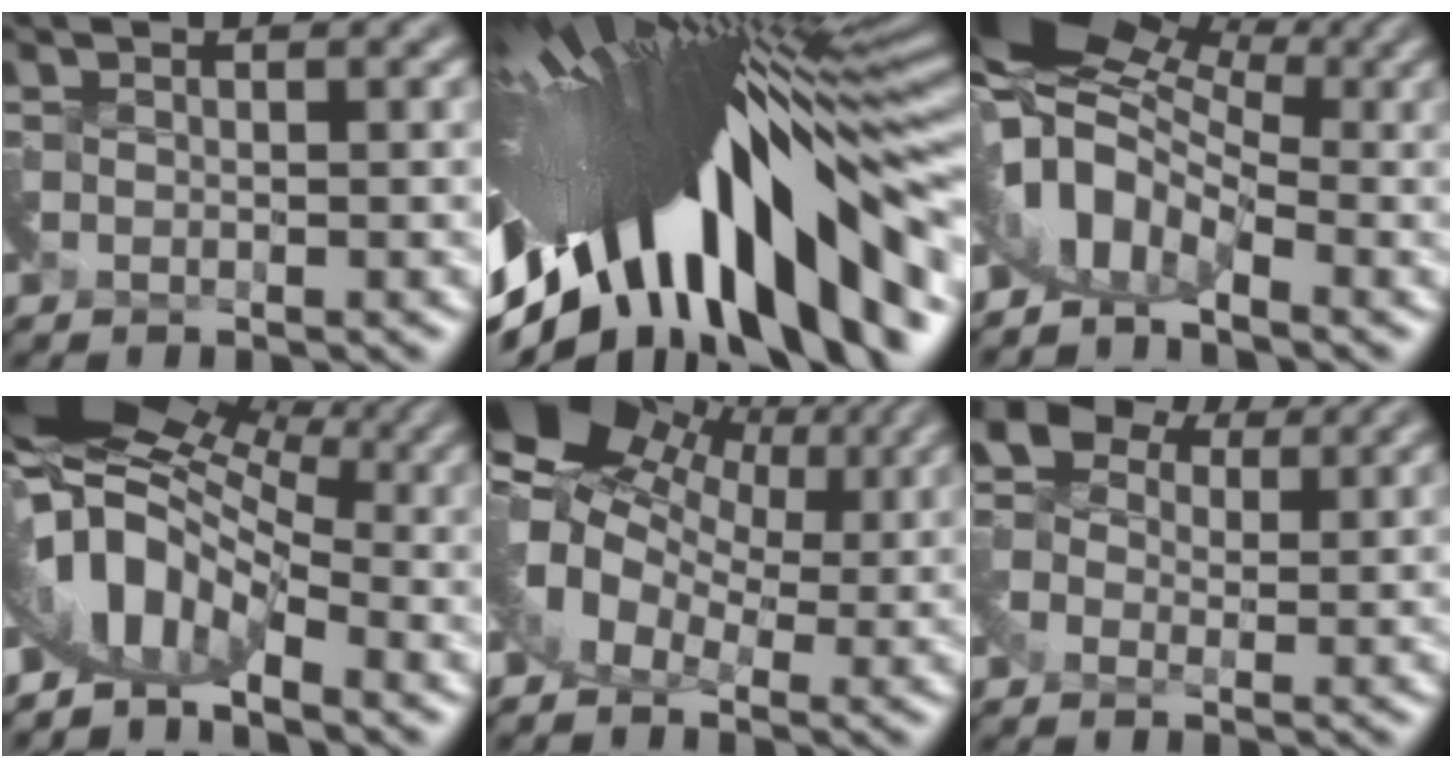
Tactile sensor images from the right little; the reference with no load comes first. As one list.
[{"total": 17.1, "force": [-3.2, 6.3, 15.6], "torque": [-0.270, -0.026, -0.045]}, {"total": 7.0, "force": [-1.0, 4.2, 5.5], "torque": [-0.087, 0.018, -0.041]}, {"total": 6.9, "force": [-1.7, 4.1, 5.2], "torque": [-0.081, 0.011, -0.051]}, {"total": 8.7, "force": [3.2, 5.8, 5.6], "torque": [-0.100, 0.014, 0.049]}, {"total": 5.5, "force": [1.7, 4.1, 3.2], "torque": [-0.077, 0.031, 0.021]}]